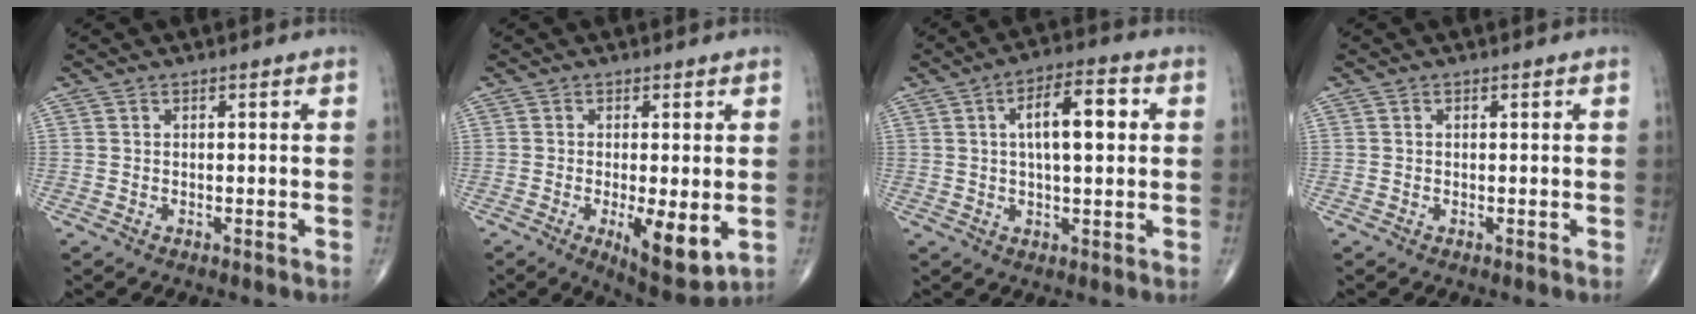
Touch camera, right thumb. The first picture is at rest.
{"total": 8.6, "force": [-1.8, 2.7, 8.0], "torque": [-0.119, -0.023, -0.024]}
{"total": 10.1, "force": [2.0, 3.9, 9.1], "torque": [-0.133, 0.014, 0.026]}
{"total": 0.0}